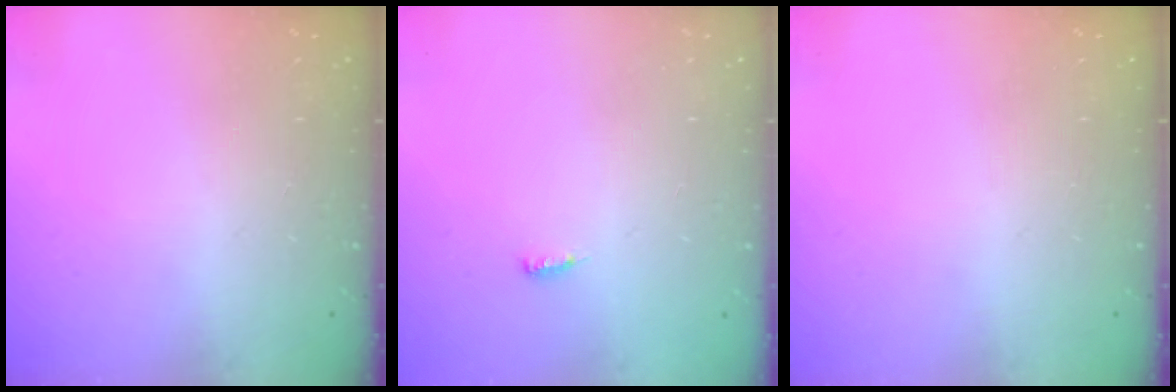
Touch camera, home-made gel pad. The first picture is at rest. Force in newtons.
{"total": 4.3, "press": 4.1, "slide": 1.3}
{"total": 0.0}